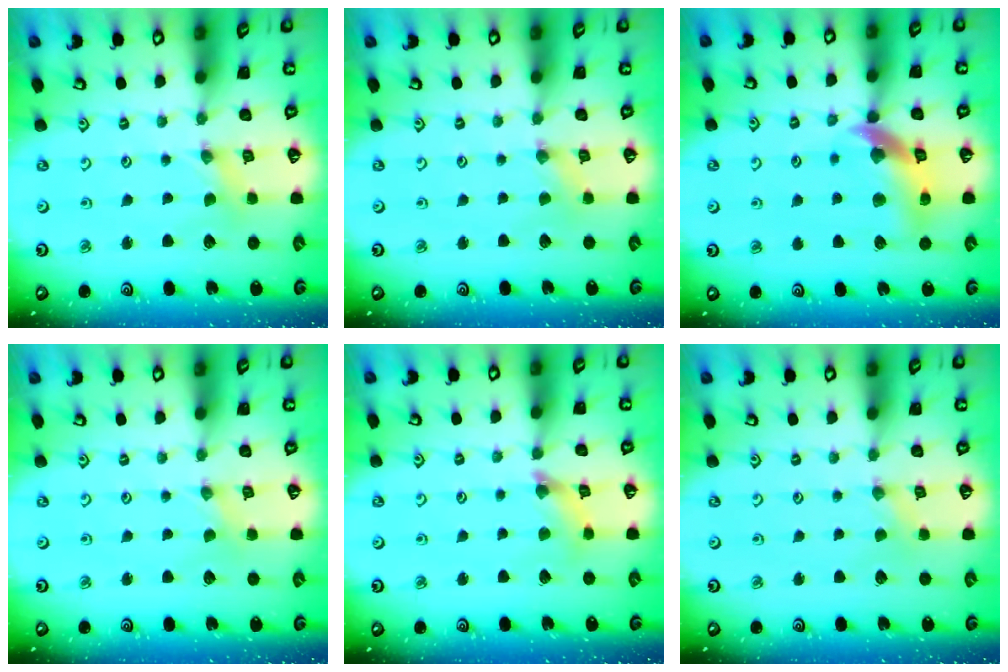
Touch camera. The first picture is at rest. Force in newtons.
{"total": 0.5, "press": 0.5, "slide": 0.2}
{"total": 12.8, "press": 12.7, "slide": 1.9}
{"total": 0.0}
{"total": 5.0, "press": 5.0, "slide": 0.4}
{"total": 0.5, "press": 0.5, "slide": 0.2}